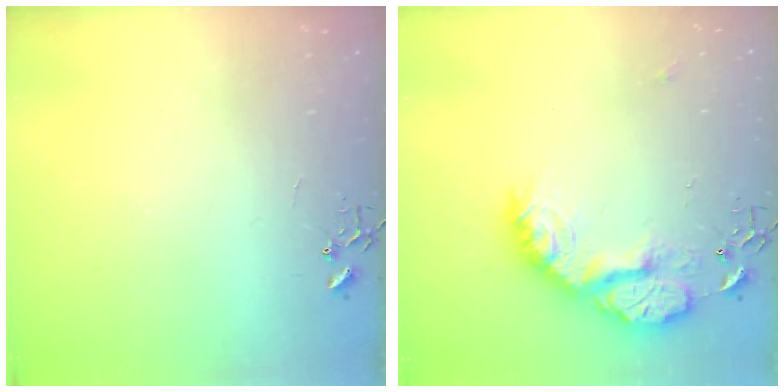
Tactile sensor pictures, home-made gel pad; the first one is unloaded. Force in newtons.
{"total": 16.8, "press": 16.8, "slide": 1.4}